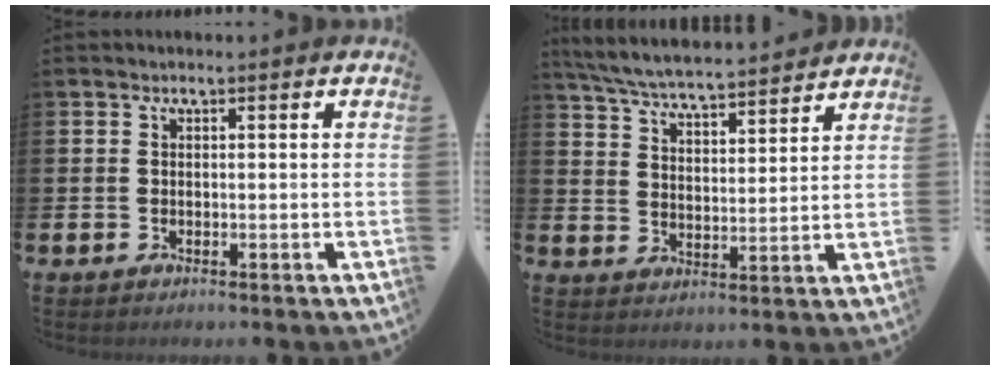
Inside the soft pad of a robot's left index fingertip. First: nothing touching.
{"total": 6.0, "force": [5.8, 0.2, 1.2], "torque": [-0.051, -0.039, 0.102]}